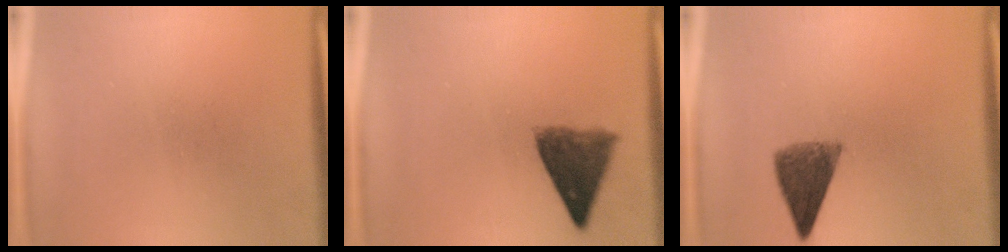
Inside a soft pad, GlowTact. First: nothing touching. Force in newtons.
{"total": 7.3}
{"total": 6.6}